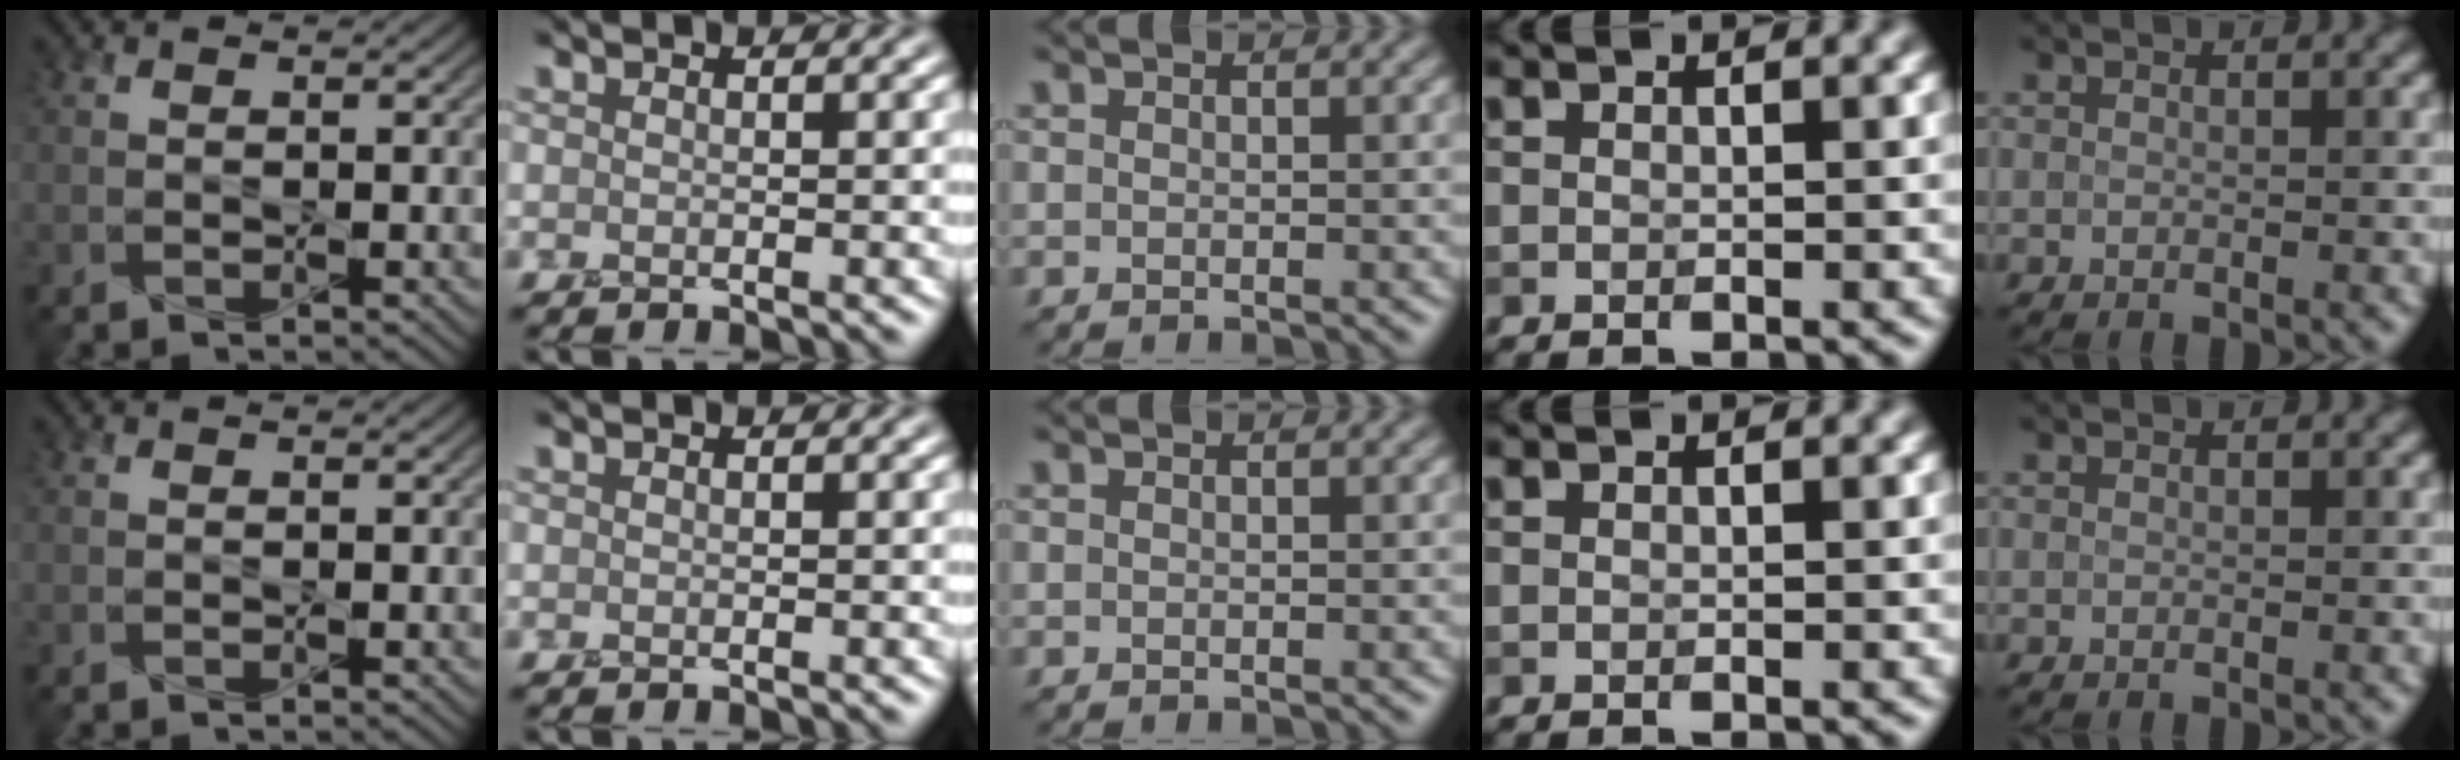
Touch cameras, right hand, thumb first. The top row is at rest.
{}